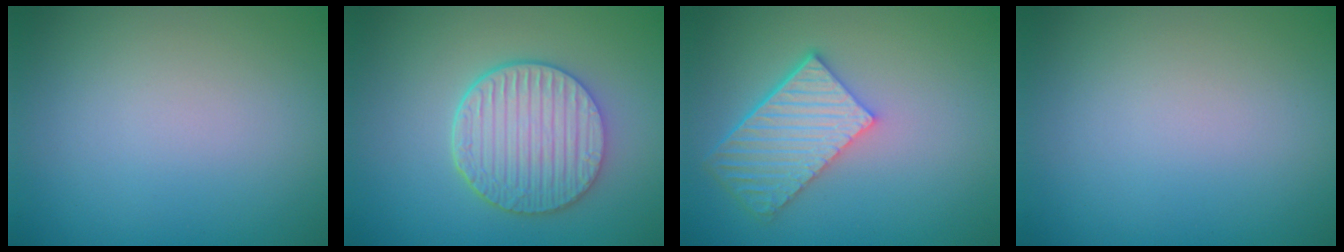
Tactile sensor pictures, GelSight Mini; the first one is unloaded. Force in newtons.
{"total": 6.0, "press": 4.5, "slide": 4.0}
{"total": 5.5, "press": 4.2, "slide": 3.7}
{"total": 0.0}